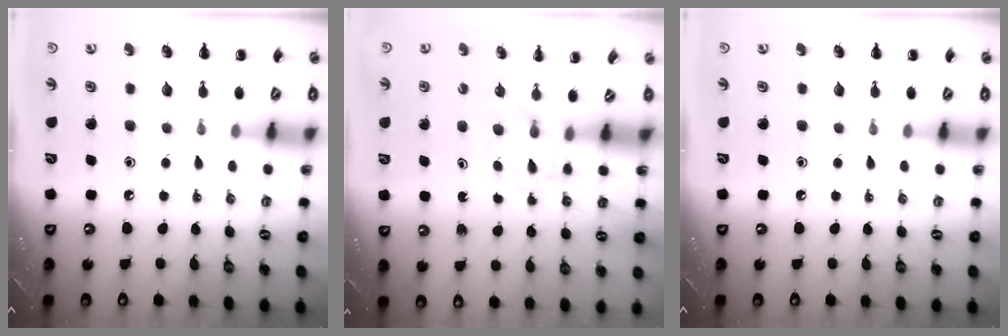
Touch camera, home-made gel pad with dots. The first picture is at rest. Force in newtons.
{"total": 2.8, "press": 2.6, "slide": 1.1}
{"total": 0.0}